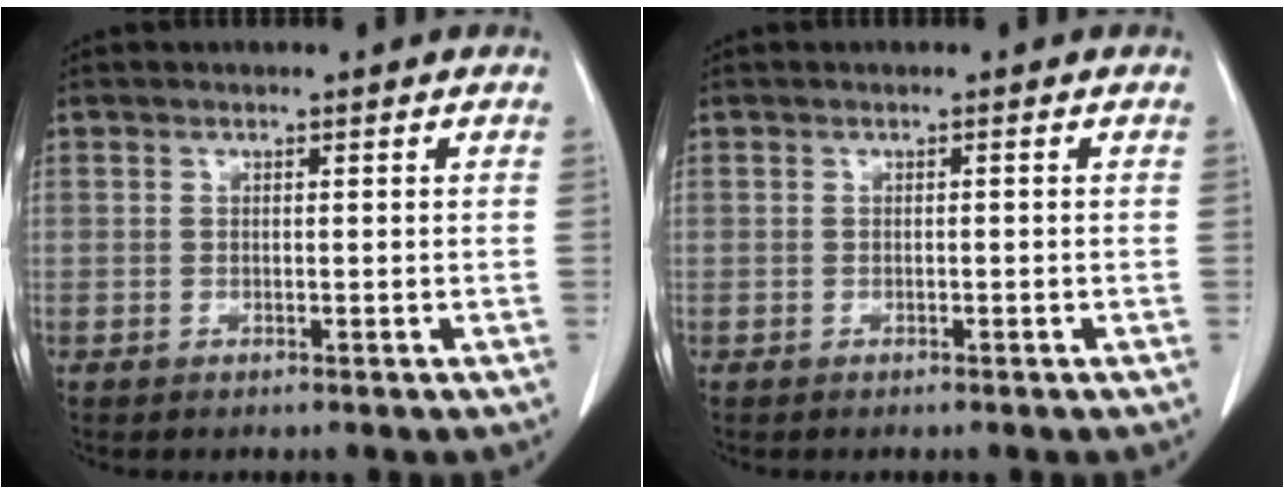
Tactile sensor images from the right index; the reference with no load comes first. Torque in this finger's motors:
{"motor_torque": [0.00, 0.00, 0.00, 0.00]}